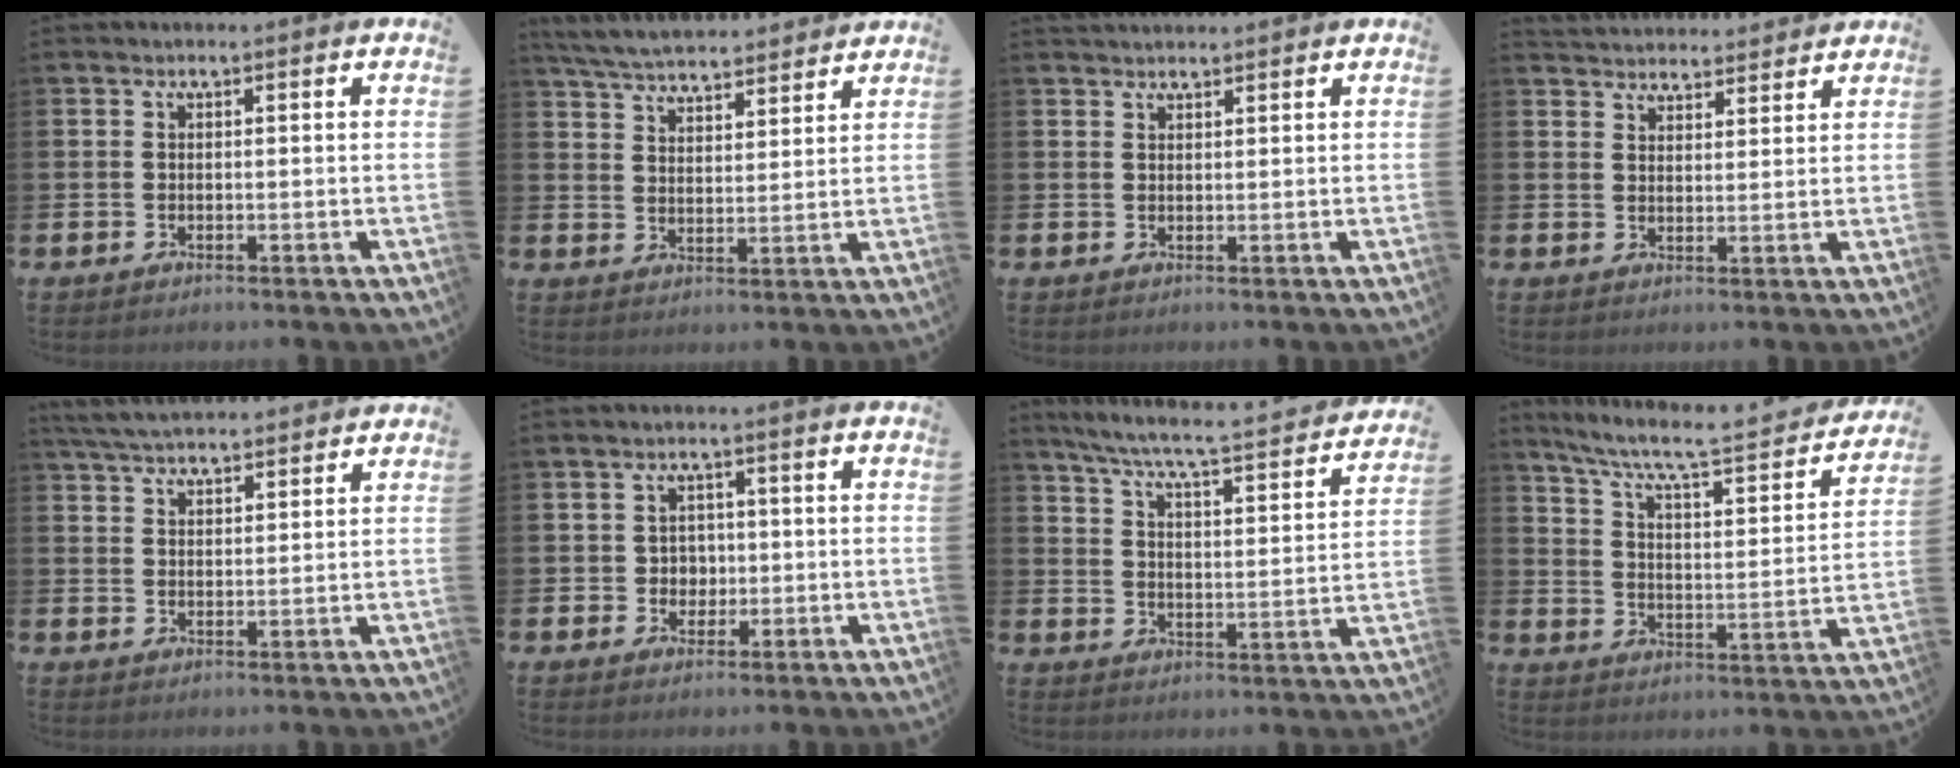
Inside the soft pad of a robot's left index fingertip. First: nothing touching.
{"total": 5.9, "force": [5.8, 0.7, 0.9], "torque": [-0.041, -0.033, 0.103]}
{"total": 1.6, "force": [1.6, 0.3, 0.1], "torque": [0.009, -0.005, 0.026]}
{"total": 3.8, "force": [3.7, 0.8, -0.4], "torque": [0.001, -0.024, 0.068]}
{"total": 4.9, "force": [4.7, 0.6, 0.9], "torque": [-0.033, -0.020, 0.087]}
{"total": 2.7, "force": [0.2, 2.6, 0.8], "torque": [-0.002, 0.001, -0.005]}
{"total": 6.3, "force": [5.6, 0.3, 2.8], "torque": [-0.080, -0.047, 0.088]}
{"total": 7.3, "force": [6.1, 1.3, 3.7], "torque": [-0.092, -0.046, 0.095]}